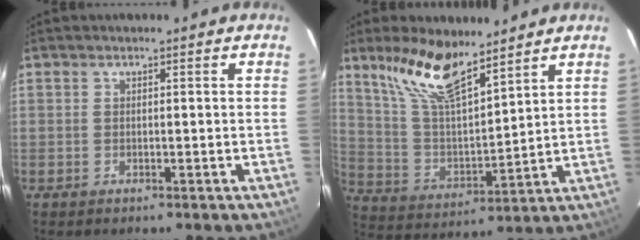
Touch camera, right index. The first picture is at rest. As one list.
[{"total": 13.8, "force": [10.2, 3.8, 8.5], "torque": [-0.168, 0.011, 0.207]}]